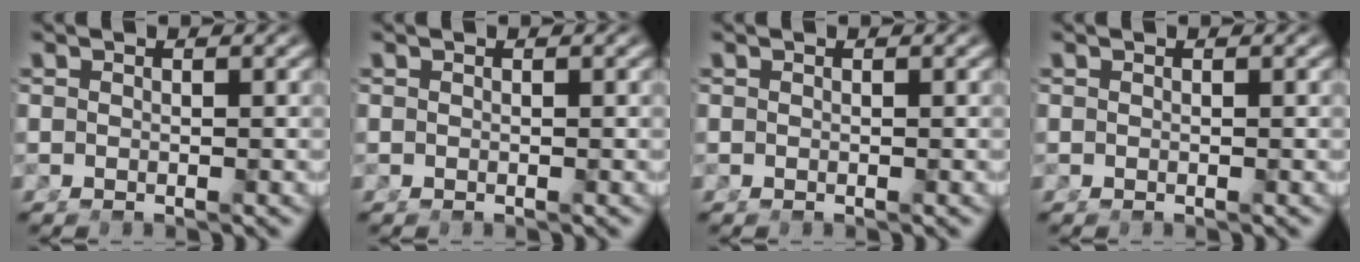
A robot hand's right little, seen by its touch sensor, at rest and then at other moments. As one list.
[{"total": 0.0}, {"total": 0.0}, {"total": 0.0}]